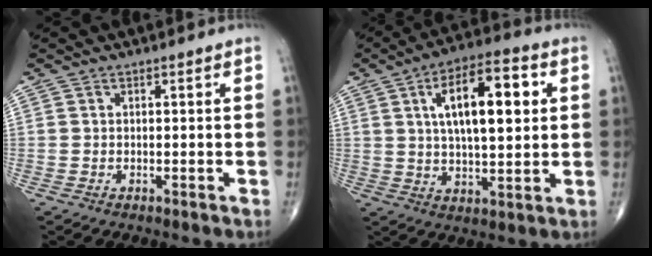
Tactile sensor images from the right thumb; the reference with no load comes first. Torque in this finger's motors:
{"motor_torque": [-0.23, 3.20, 1.25, 0.64, 0.15]}